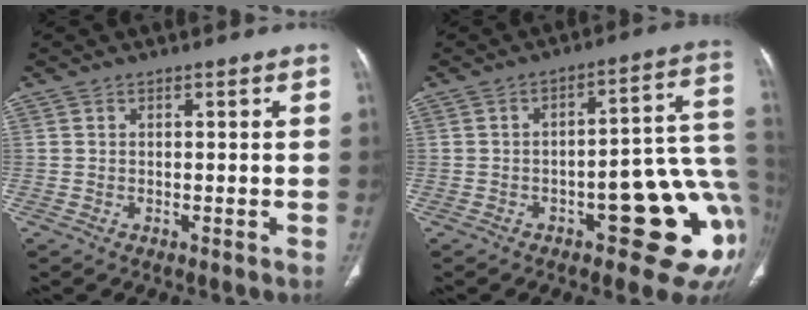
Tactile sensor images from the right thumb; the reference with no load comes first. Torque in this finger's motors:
{"motor_torque": [2.27, 1.73, 1.30, -1.38, 0.22]}